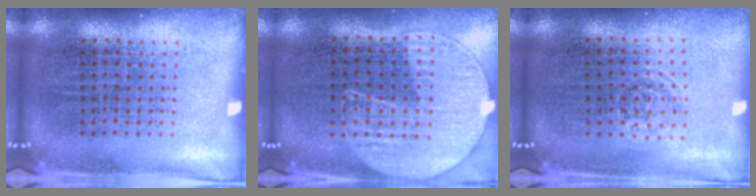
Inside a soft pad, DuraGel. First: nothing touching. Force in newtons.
{"total": 1.1, "press": 1.0, "slide": 0.4}
{"total": 0.7, "press": 0.5, "slide": 0.5}